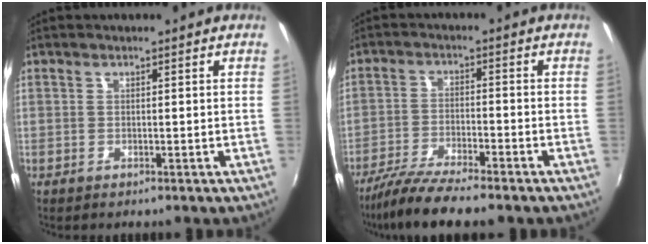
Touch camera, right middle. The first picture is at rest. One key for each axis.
{"total": 9.7, "fx": -8.3, "fy": 0.7, "fz": 5.1, "tx": -0.116, "ty": -0.028, "tz": -0.147}